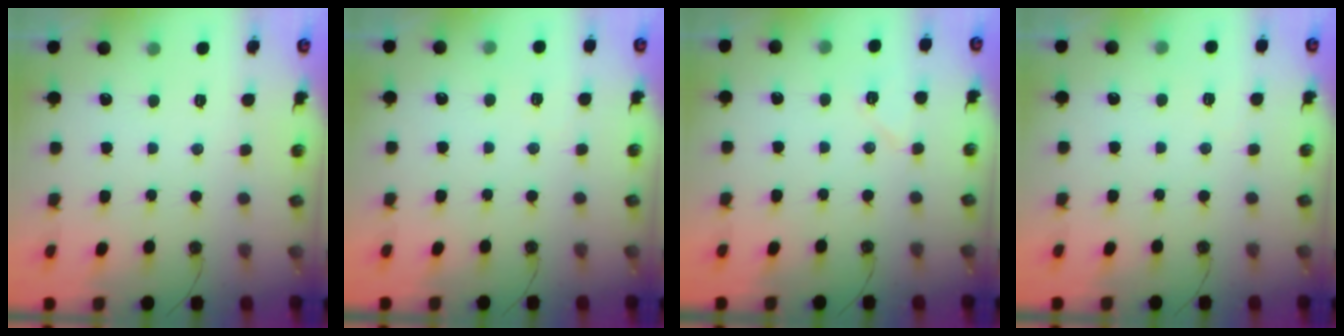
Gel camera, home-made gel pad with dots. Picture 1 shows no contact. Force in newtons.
{"total": 1.7, "press": 1.7, "slide": 0.4}
{"total": 6.3, "press": 6.1, "slide": 1.6}
{"total": 1.7, "press": 1.7, "slide": 0.4}